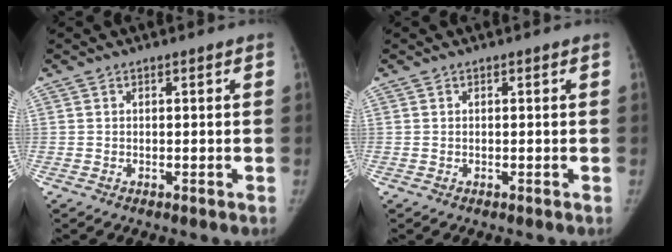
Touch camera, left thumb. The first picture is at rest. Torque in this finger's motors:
{"motor_torque": [0.14, 0.29, 0.23, 0.00, 0.06]}